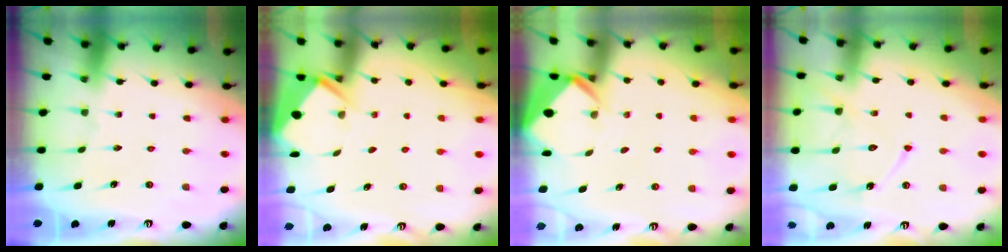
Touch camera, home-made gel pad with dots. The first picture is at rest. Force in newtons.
{"total": 2.9, "press": 2.9, "slide": 0.3}
{"total": 3.1, "press": 3.1, "slide": 0.2}
{"total": 13.1, "press": 13.1, "slide": 1.1}